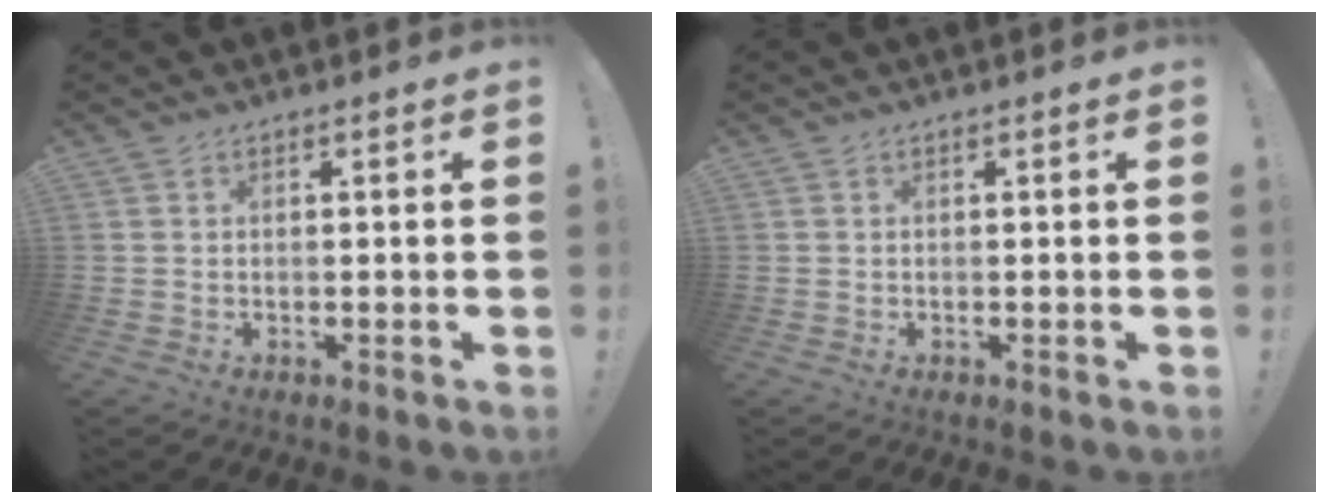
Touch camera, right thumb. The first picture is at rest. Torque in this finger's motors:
{"motor_torque": [-0.01, 0.00, 0.00, 0.00, 0.00]}